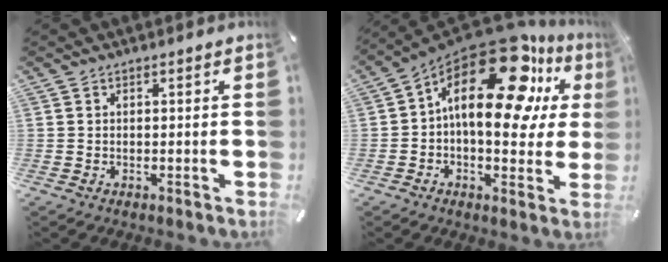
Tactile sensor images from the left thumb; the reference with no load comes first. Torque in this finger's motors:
{"motor_torque": [2.47, 2.54, 1.74, -1.03, 0.61]}